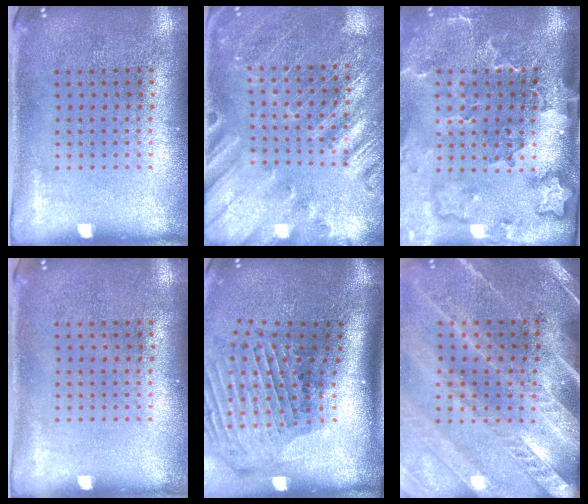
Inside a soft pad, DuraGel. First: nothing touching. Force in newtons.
{"total": 2.4, "press": 2.4, "slide": 0.3}
{"total": 3.4, "press": 2.5, "slide": 2.3}
{"total": 0.0}
{"total": 2.4, "press": 1.8, "slide": 1.6}
{"total": 3.4, "press": 2.9, "slide": 1.7}